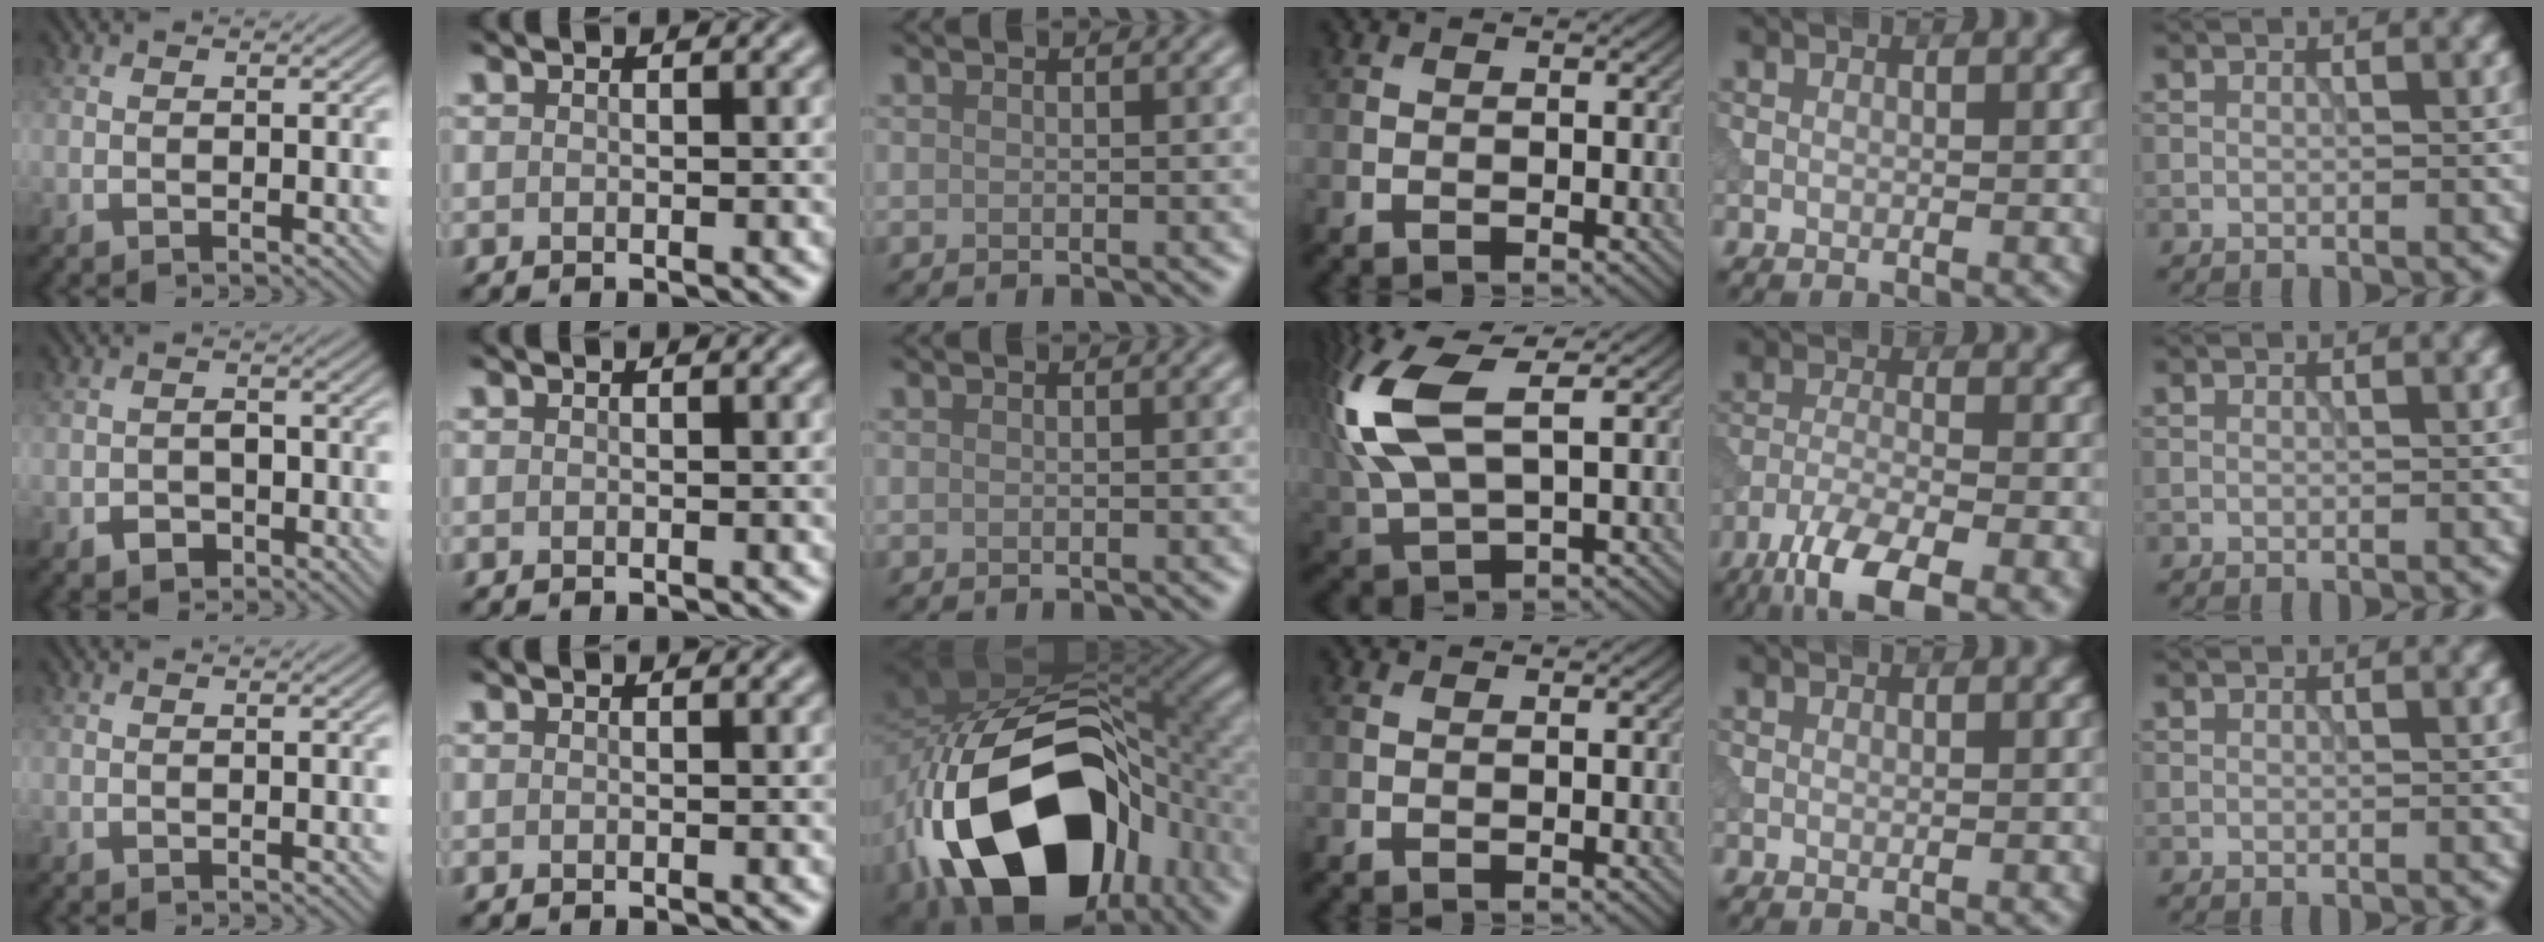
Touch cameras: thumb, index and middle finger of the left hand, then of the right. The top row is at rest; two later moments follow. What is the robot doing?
{"motion": "insert", "object": "power adapter"}